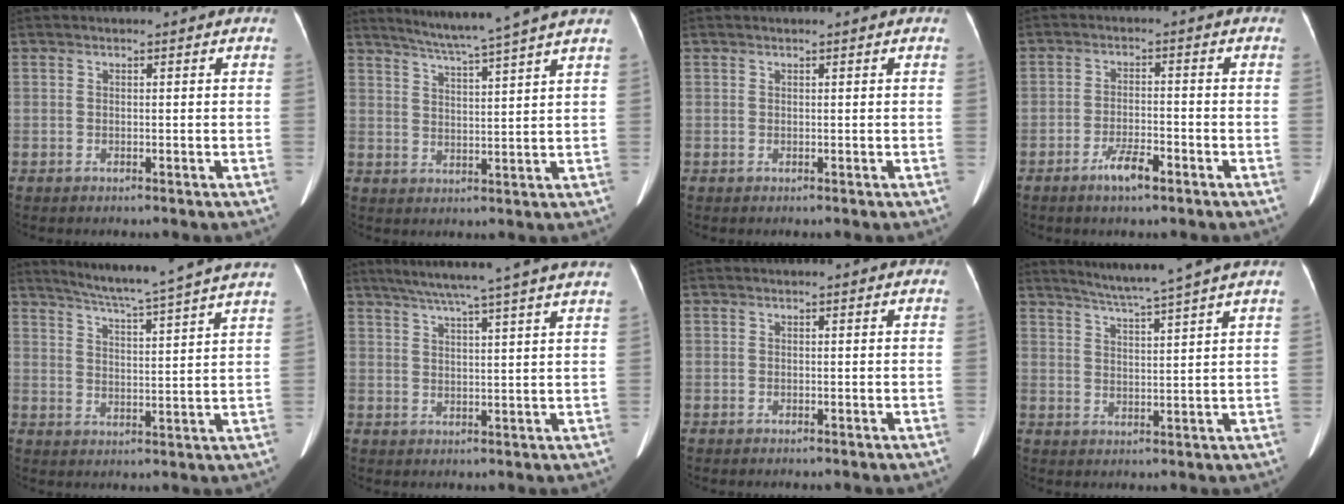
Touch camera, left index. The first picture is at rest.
{"total": 10.2, "force": [8.7, -2.1, 4.9], "torque": [-0.084, 0.000, 0.126]}
{"total": 0.0}
{"total": 4.3, "force": [-2.9, 0.9, 3.0], "torque": [-0.059, -0.004, -0.053]}
{"total": 17.4, "force": [15.4, -1.6, 7.8], "torque": [-0.131, -0.025, 0.198]}
{"total": 16.4, "force": [13.7, -1.4, 8.9], "torque": [-0.145, 0.012, 0.176]}
{"total": 0.0}
{"total": 8.6, "force": [7.4, -2.0, 3.9], "torque": [-0.066, 0.002, 0.110]}